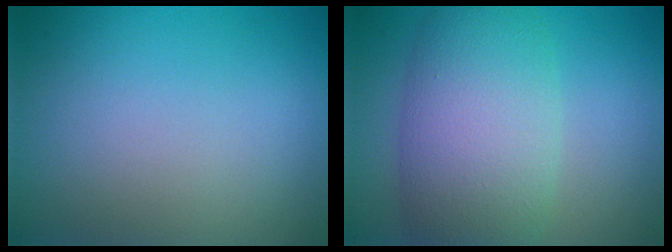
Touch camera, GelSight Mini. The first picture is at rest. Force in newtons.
{"total": 8.5, "press": 8.5, "slide": 0.3}